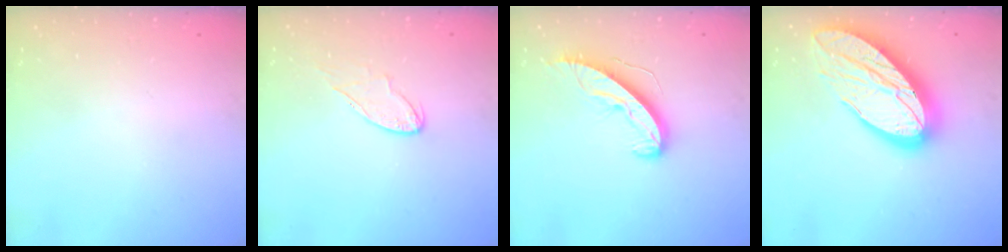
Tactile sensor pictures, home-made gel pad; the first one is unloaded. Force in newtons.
{"total": 5.9, "press": 5.9, "slide": 0.6}
{"total": 9.9, "press": 9.9, "slide": 0.3}
{"total": 26.8, "press": 26.7, "slide": 2.4}